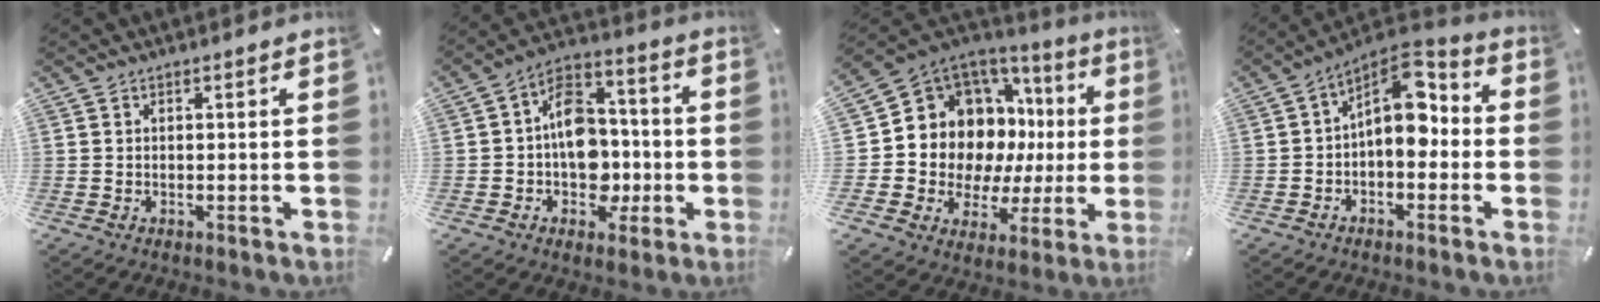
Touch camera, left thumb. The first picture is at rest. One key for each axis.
{"total": 13.3, "fx": -2.1, "fy": 11.0, "fz": 7.2, "tx": -0.108, "ty": 0.020, "tz": -0.026}
{"total": 12.9, "fx": 3.9, "fy": 10.9, "fz": 5.9, "tx": -0.104, "ty": -0.066, "tz": 0.086}
{"total": 9.2, "fx": 1.5, "fy": 5.6, "fz": 7.1, "tx": -0.117, "ty": -0.025, "tz": 0.018}